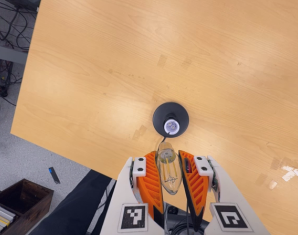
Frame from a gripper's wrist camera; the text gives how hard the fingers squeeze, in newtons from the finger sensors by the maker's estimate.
{"total": 21.3, "left": 24.1, "right": 18.5}